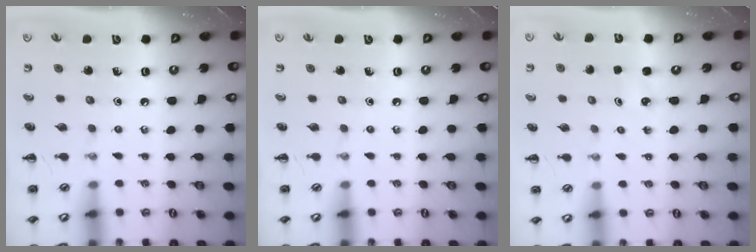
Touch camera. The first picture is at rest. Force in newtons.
{"total": 0.0}
{"total": 1.8, "press": 1.7, "slide": 0.5}